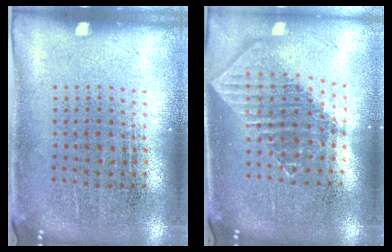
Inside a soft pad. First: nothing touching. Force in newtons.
{"total": 1.9, "press": 1.5, "slide": 1.1}